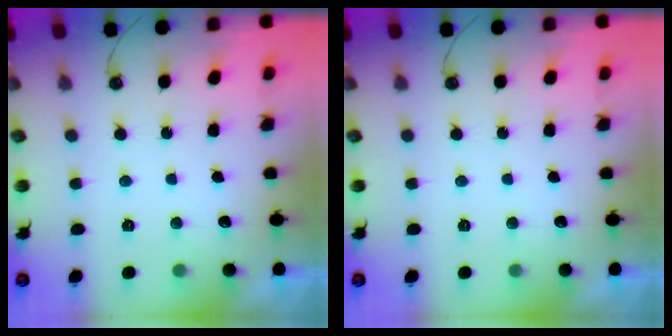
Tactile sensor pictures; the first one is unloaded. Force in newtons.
{"total": 0.0}